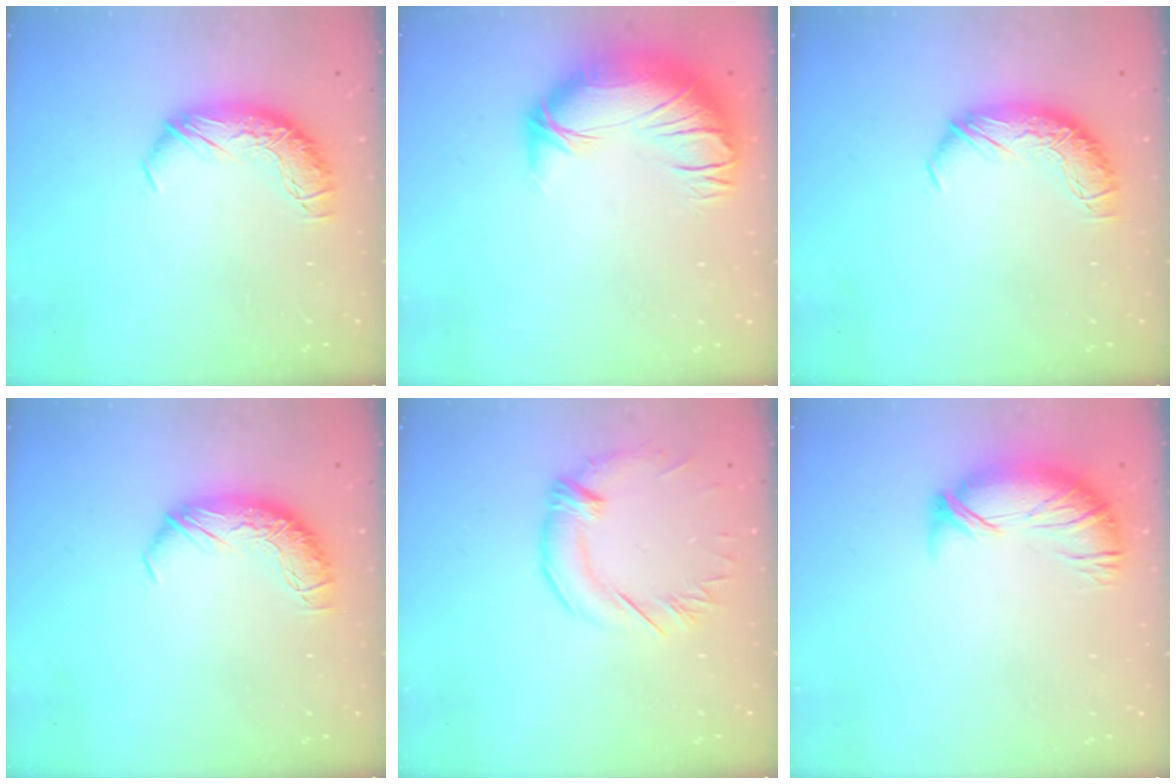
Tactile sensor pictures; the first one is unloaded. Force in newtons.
{"total": 3.8, "press": 2.3, "slide": 3.0}
{"total": 0.0}
{"total": 0.0}
{"total": 1.1, "press": 0.1, "slide": 1.1}
{"total": 3.9, "press": 3.4, "slide": 2.0}